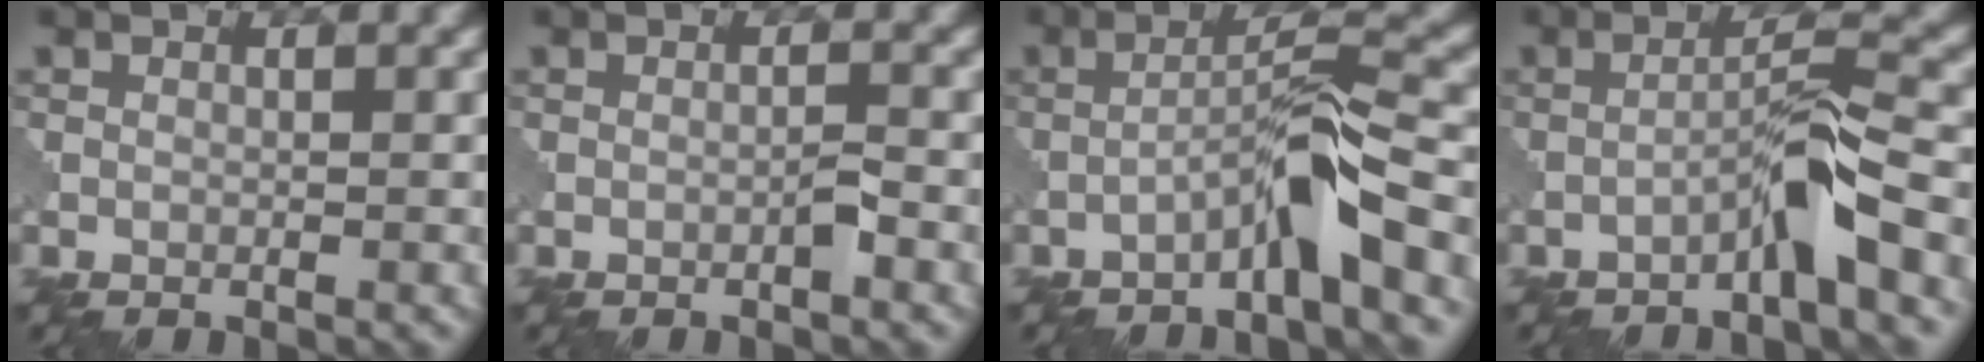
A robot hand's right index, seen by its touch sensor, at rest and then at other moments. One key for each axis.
{"total": 1.1, "fx": -0.6, "fy": 0.0, "fz": 0.9, "tx": -0.015, "ty": 0.004, "tz": -0.013}
{"total": 5.0, "fx": -2.8, "fy": 0.3, "fz": 4.1, "tx": -0.073, "ty": 0.019, "tz": -0.062}
{"total": 4.2, "fx": -2.4, "fy": 0.0, "fz": 3.4, "tx": -0.061, "ty": 0.020, "tz": -0.053}